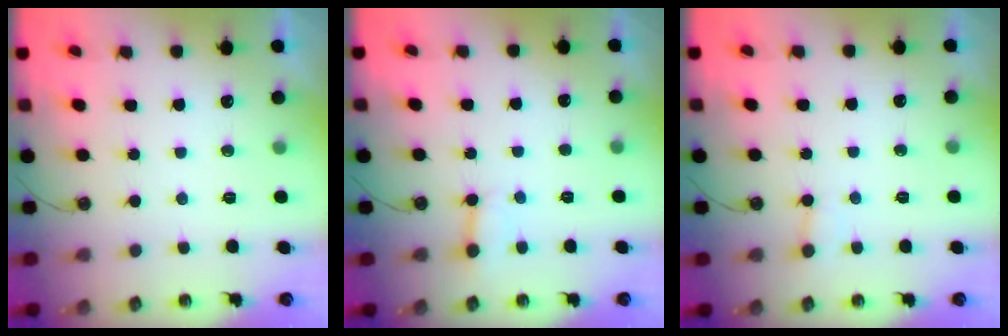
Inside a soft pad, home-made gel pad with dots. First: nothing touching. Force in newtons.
{"total": 2.8, "press": 2.7, "slide": 0.5}
{"total": 3.6, "press": 3.6, "slide": 0.4}